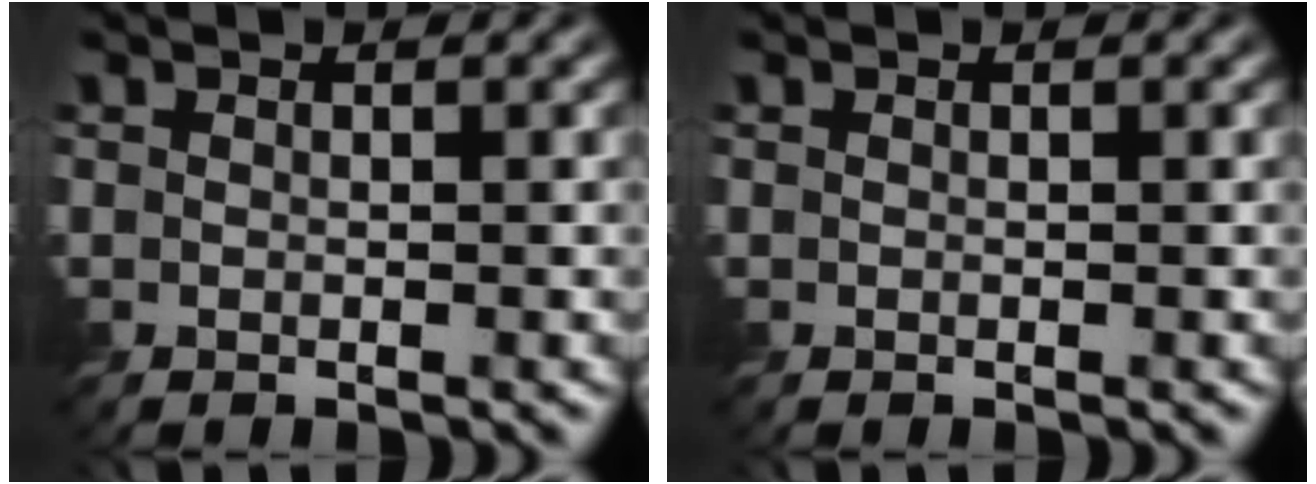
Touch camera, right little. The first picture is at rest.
{"total": 0.0}